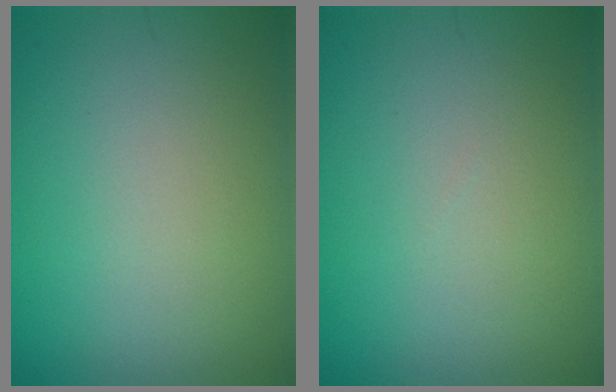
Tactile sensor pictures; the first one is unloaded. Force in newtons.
{"total": 0.0}